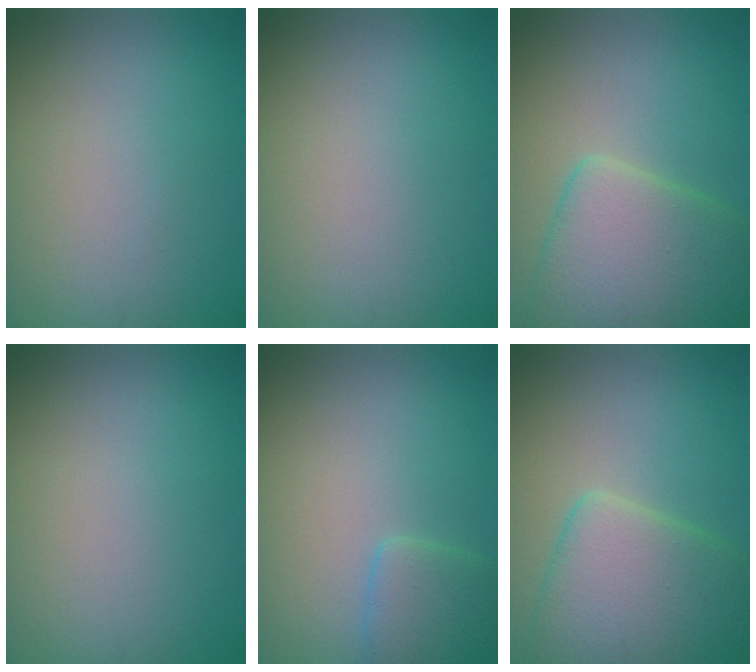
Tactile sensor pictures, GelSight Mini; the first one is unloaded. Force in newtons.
{"total": 0.0}
{"total": 7.3, "press": 7.3, "slide": 0.4}
{"total": 0.0}
{"total": 2.5, "press": 2.5, "slide": 0.2}
{"total": 7.3, "press": 7.3, "slide": 0.4}